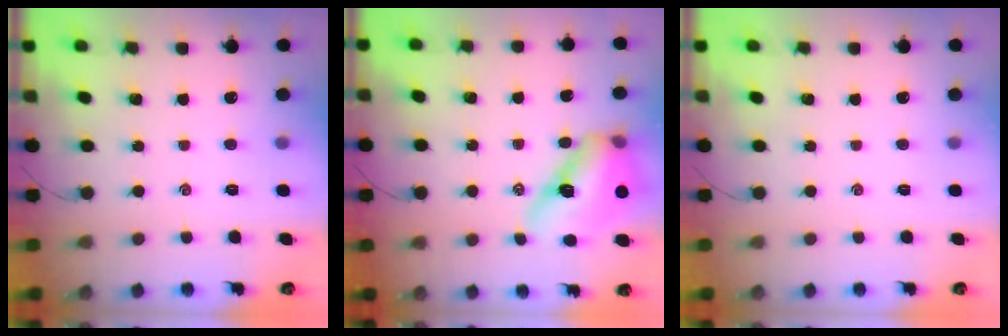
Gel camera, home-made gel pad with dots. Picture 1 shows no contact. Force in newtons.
{"total": 14.5, "press": 13.8, "slide": 4.3}
{"total": 0.0}